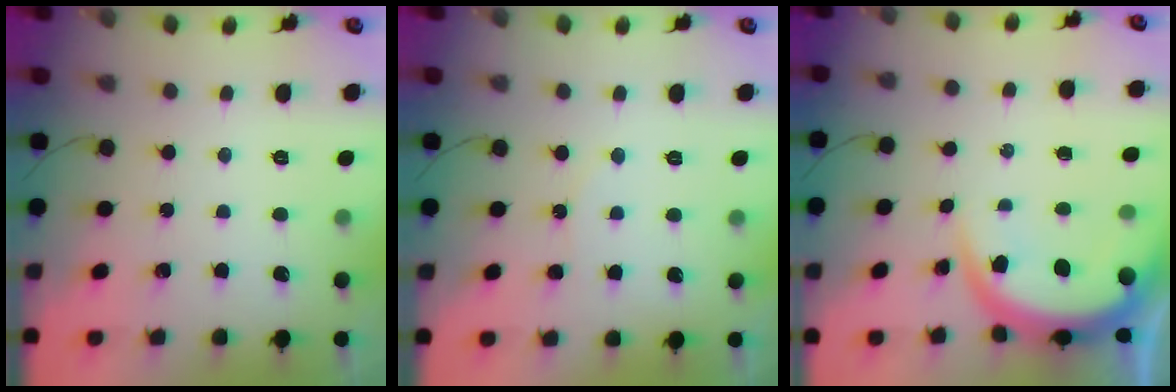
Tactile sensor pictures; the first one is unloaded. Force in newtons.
{"total": 5.1, "press": 5.0, "slide": 0.4}
{"total": 8.2, "press": 8.1, "slide": 1.0}